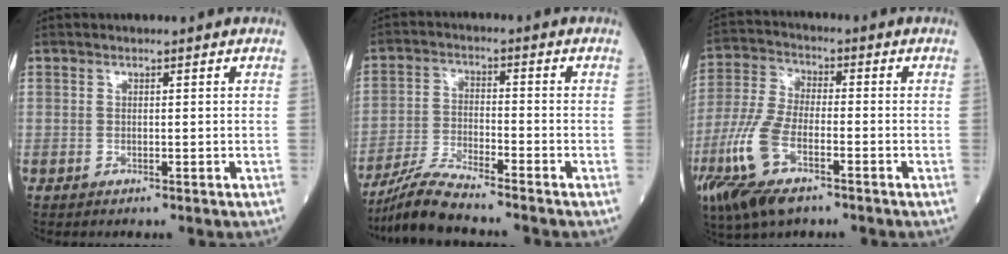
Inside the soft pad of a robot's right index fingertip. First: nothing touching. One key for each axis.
{"total": 7.1, "fx": -6.6, "fy": -0.7, "fz": 2.6, "tx": -0.060, "ty": -0.020, "tz": -0.128}
{"total": 12.1, "fx": -5.6, "fy": 4.1, "fz": 9.9, "tx": -0.227, "ty": -0.019, "tz": -0.107}